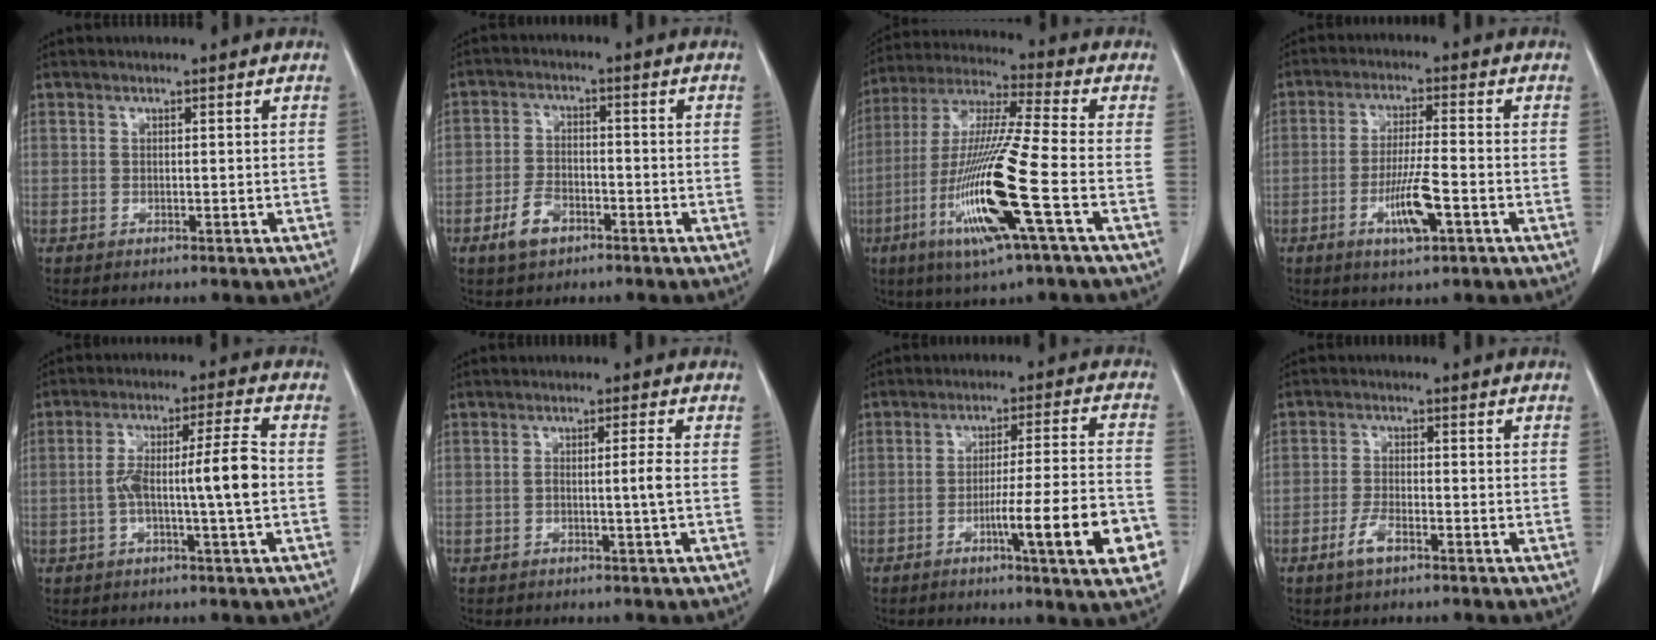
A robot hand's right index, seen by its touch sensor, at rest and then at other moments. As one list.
[{"total": 5.0, "force": [-2.9, 2.8, 3.0], "torque": [-0.062, 0.003, -0.050]}, {"total": 17.5, "force": [-5.8, -0.3, 16.5], "torque": [-0.344, -0.023, -0.117]}, {"total": 7.3, "force": [-2.9, 0.7, 6.6], "torque": [-0.125, -0.008, -0.051]}, {"total": 8.9, "force": [-1.4, -0.2, 8.8], "torque": [-0.159, 0.019, -0.026]}, {"total": 2.4, "force": [-0.6, -0.7, 2.2], "torque": [-0.039, 0.002, -0.010]}, {"total": 14.7, "force": [-5.5, 0.0, 13.6], "torque": [-0.176, -0.006, -0.077]}, {"total": 3.4, "force": [-2.1, 1.0, 2.5], "torque": [-0.053, 0.000, -0.041]}]